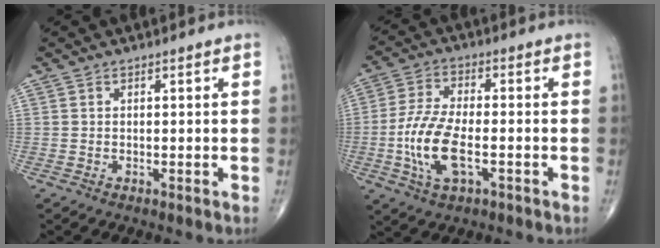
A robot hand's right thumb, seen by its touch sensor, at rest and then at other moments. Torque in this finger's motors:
{"motor_torque": [3.02, 1.99, 1.29, -0.20, 0.39]}